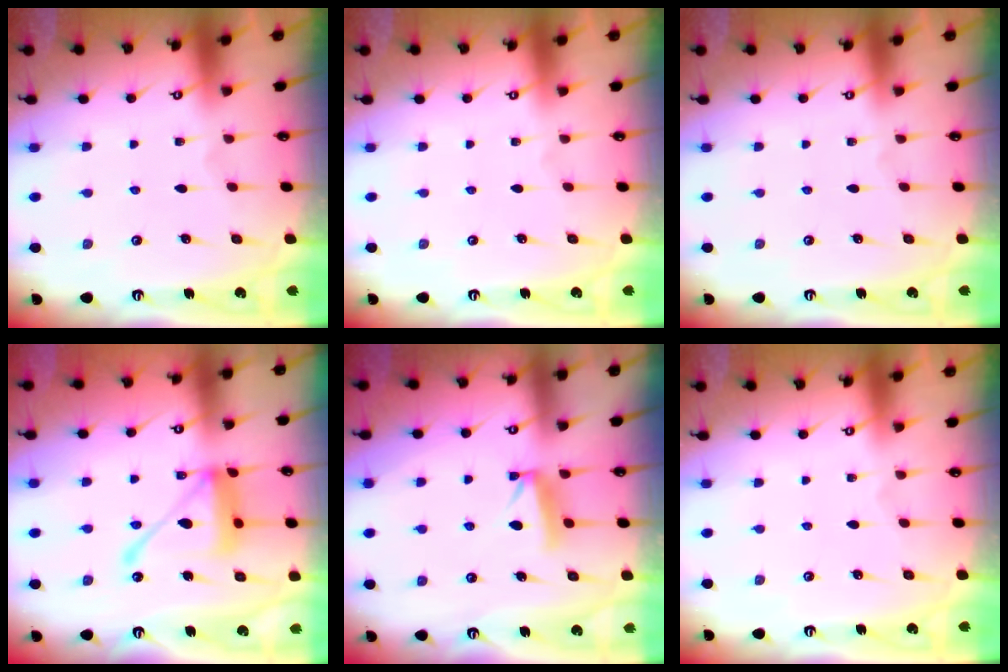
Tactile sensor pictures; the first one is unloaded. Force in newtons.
{"total": 0.0}
{"total": 0.0}
{"total": 14.8, "press": 14.8, "slide": 1.5}
{"total": 6.9, "press": 6.8, "slide": 1.0}
{"total": 0.0}